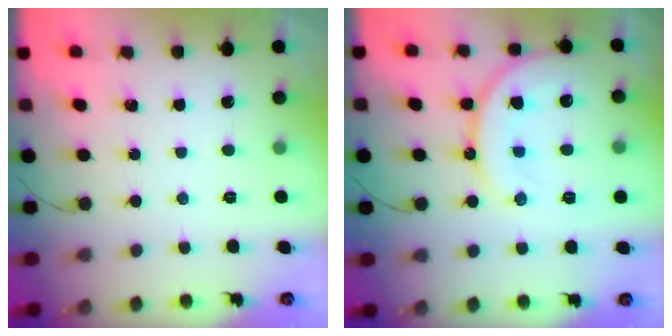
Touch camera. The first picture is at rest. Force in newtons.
{"total": 15.5, "press": 15.4, "slide": 2.0}